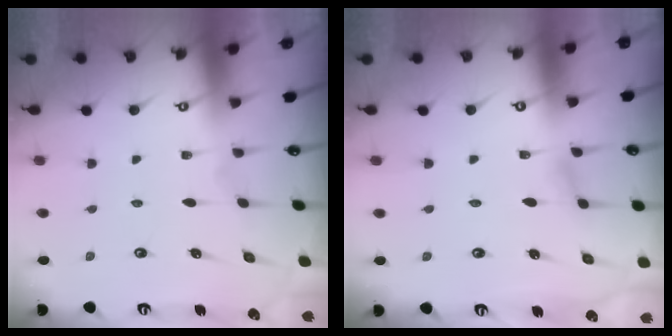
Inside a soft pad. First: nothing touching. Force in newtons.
{"total": 2.3, "press": 2.3, "slide": 0.3}